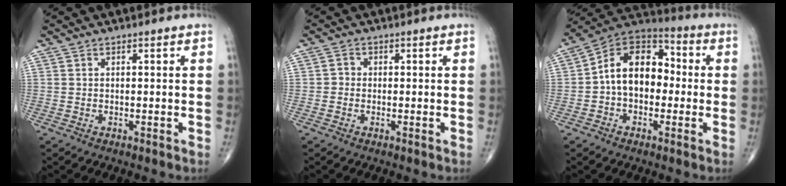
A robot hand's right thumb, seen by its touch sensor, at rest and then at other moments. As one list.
[{"total": 1.5, "force": [-0.3, 1.4, 0.5], "torque": [0.001, 0.005, -0.009]}, {"total": 14.2, "force": [-0.4, 9.8, 10.2], "torque": [-0.136, 0.045, -0.022]}]